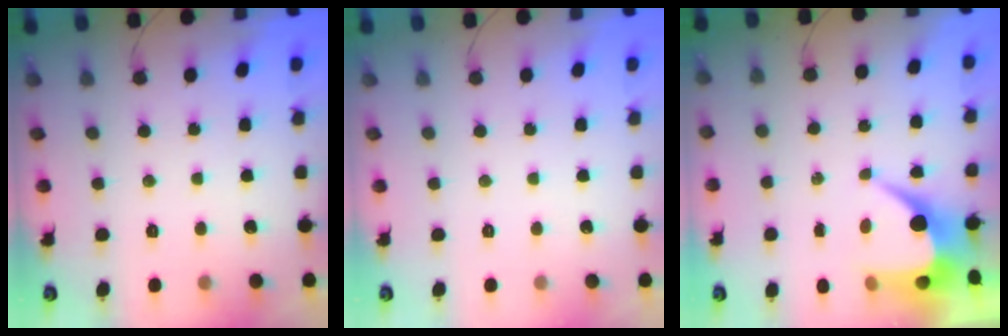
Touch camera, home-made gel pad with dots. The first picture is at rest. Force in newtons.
{"total": 0.0}
{"total": 7.4, "press": 7.4, "slide": 0.8}